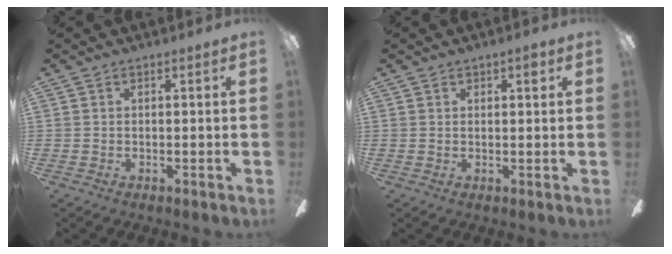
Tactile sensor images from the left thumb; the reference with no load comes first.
{"total": 2.1, "force": [1.3, 1.0, 1.3], "torque": [-0.011, -0.002, 0.018]}